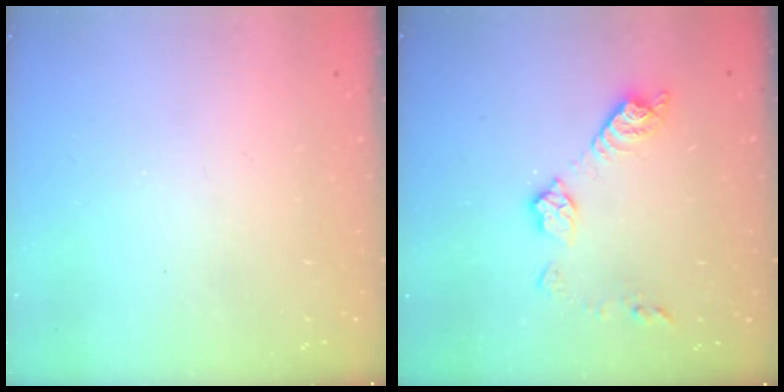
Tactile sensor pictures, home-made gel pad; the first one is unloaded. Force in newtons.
{"total": 10.5, "press": 10.5, "slide": 0.5}